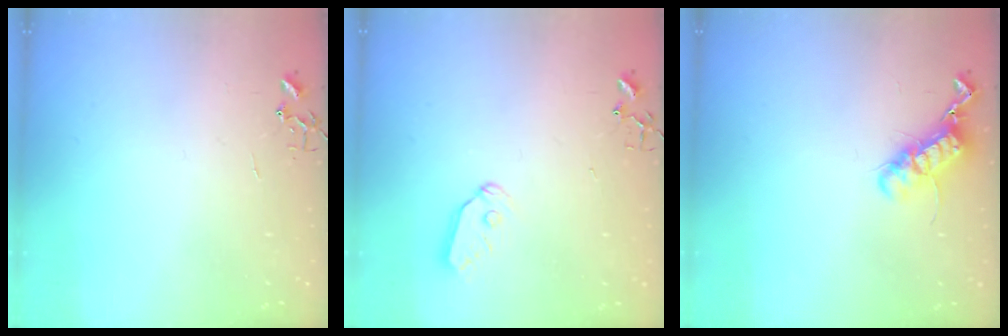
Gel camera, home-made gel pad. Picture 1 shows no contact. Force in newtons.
{"total": 7.4, "press": 7.4, "slide": 0.5}
{"total": 12.2, "press": 12.2, "slide": 0.9}